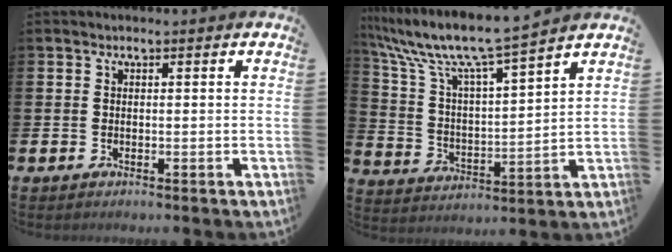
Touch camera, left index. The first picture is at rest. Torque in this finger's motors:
{"motor_torque": [0.93, -0.84, 0.85, 0.21]}